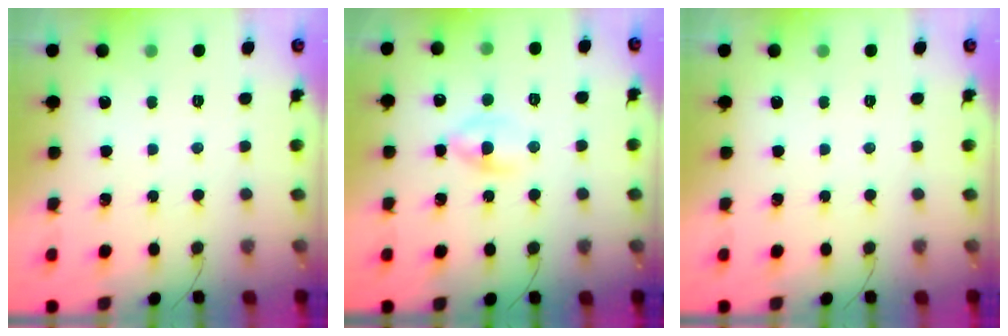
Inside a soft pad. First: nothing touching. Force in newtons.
{"total": 2.6, "press": 2.3, "slide": 1.3}
{"total": 0.0}